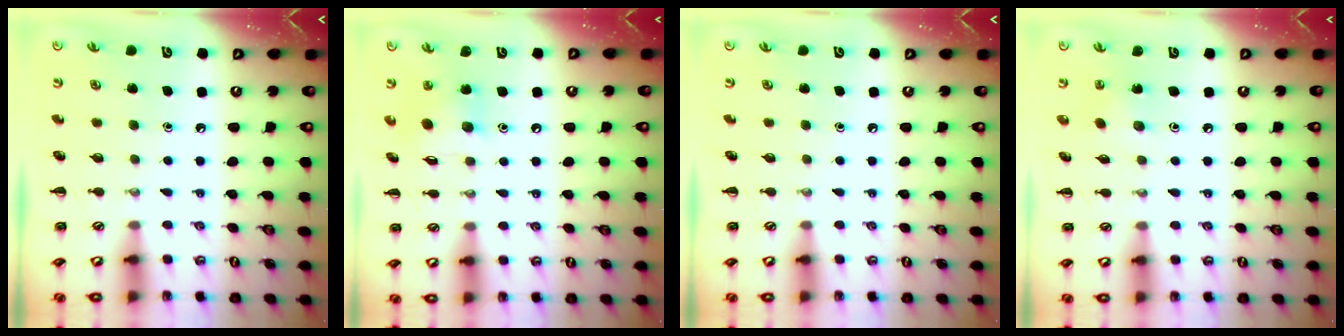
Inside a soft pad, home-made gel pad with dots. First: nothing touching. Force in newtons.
{"total": 9.4, "press": 9.3, "slide": 1.3}
{"total": 0.0}
{"total": 2.2, "press": 2.0, "slide": 0.7}